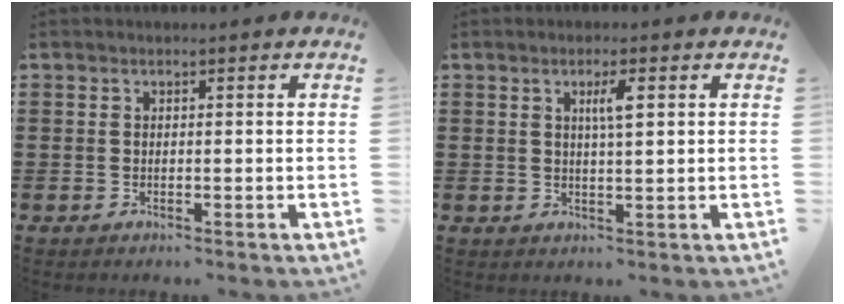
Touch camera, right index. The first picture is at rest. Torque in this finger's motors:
{"motor_torque": [0.12, -0.08, 0.09, 0.04]}